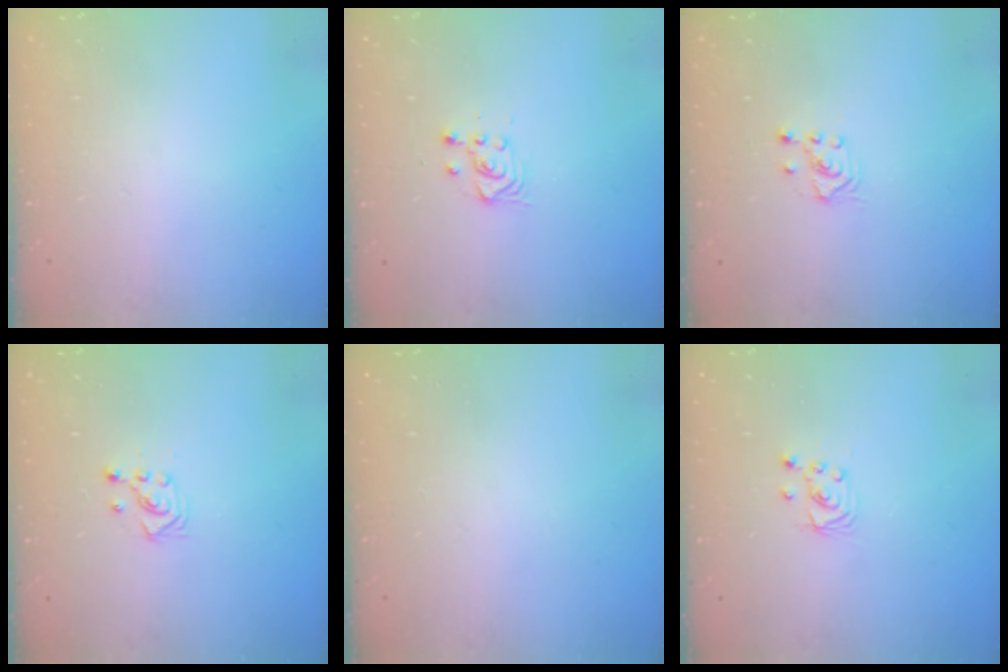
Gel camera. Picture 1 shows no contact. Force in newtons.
{"total": 3.6, "press": 3.3, "slide": 1.4}
{"total": 2.1, "press": 2.0, "slide": 0.8}
{"total": 3.0, "press": 2.8, "slide": 1.0}
{"total": 0.0}
{"total": 2.4, "press": 2.4, "slide": 0.2}